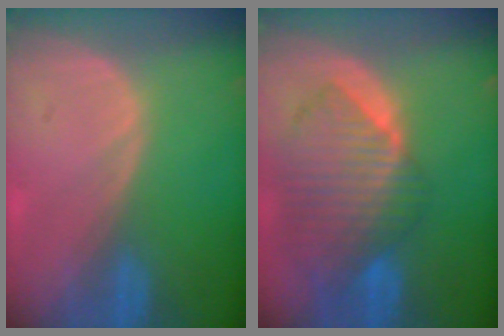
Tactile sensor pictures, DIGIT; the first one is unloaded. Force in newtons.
{"total": 10.4, "press": 9.0, "slide": 5.1}